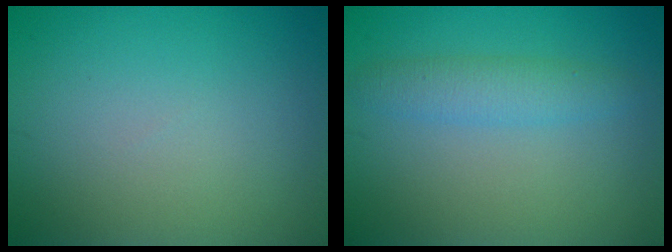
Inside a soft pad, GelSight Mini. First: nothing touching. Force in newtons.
{"total": 2.5, "press": 2.5, "slide": 0.1}